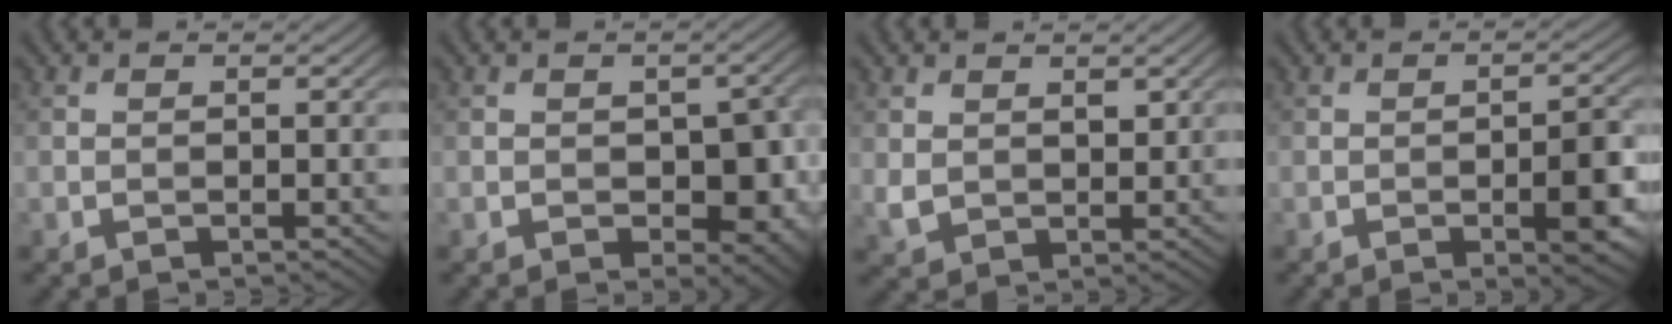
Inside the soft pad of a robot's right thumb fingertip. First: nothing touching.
{"total": 6.7, "force": [-0.8, 4.2, 5.2], "torque": [-0.076, -0.019, -0.005]}
{"total": 3.4, "force": [1.6, 2.4, 1.8], "torque": [-0.048, -0.008, 0.036]}
{"total": 4.8, "force": [-1.6, 1.4, 4.3], "torque": [-0.063, 0.005, -0.022]}